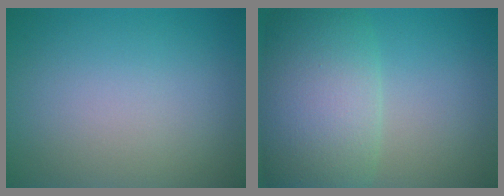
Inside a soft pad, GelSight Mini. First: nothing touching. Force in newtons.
{"total": 8.0, "press": 8.0, "slide": 0.7}